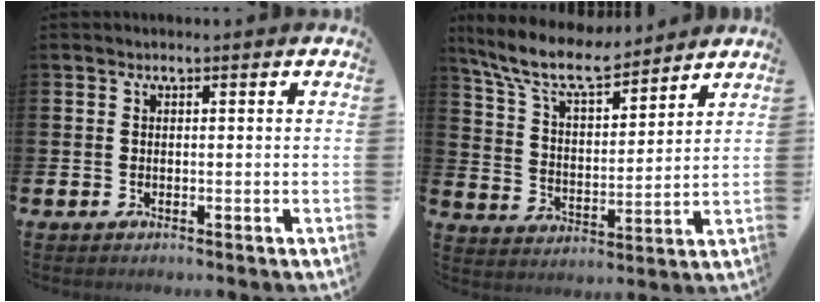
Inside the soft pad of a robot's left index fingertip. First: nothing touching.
{"total": 9.4, "force": [8.4, 2.3, 3.8], "torque": [-0.113, -0.039, 0.150]}